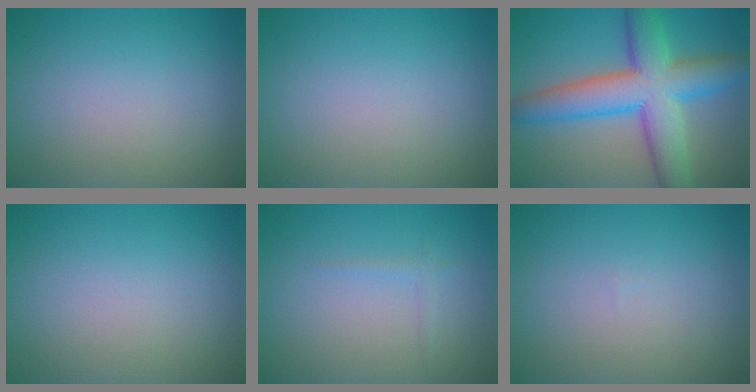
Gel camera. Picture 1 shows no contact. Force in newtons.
{"total": 0.0}
{"total": 10.0, "press": 10.0, "slide": 0.4}
{"total": 0.0}
{"total": 0.9, "press": 0.8, "slide": 0.1}
{"total": 0.0}